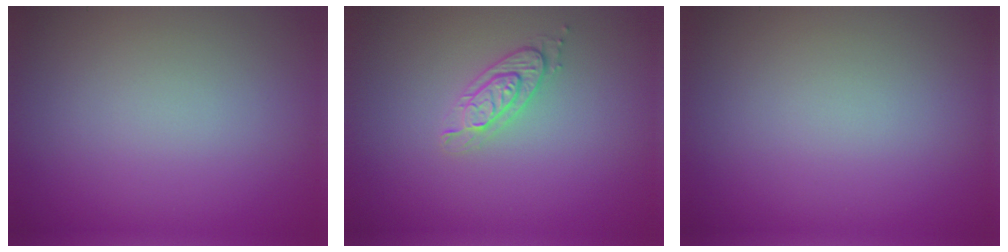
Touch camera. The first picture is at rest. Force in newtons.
{"total": 2.1, "press": 2.0, "slide": 0.7}
{"total": 0.0}